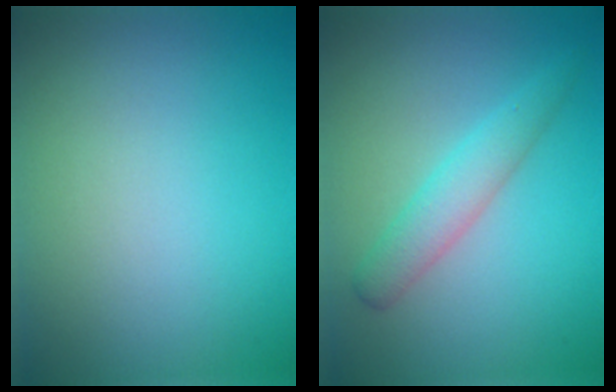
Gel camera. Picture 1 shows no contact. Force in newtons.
{"total": 2.8, "press": 2.7, "slide": 0.1}